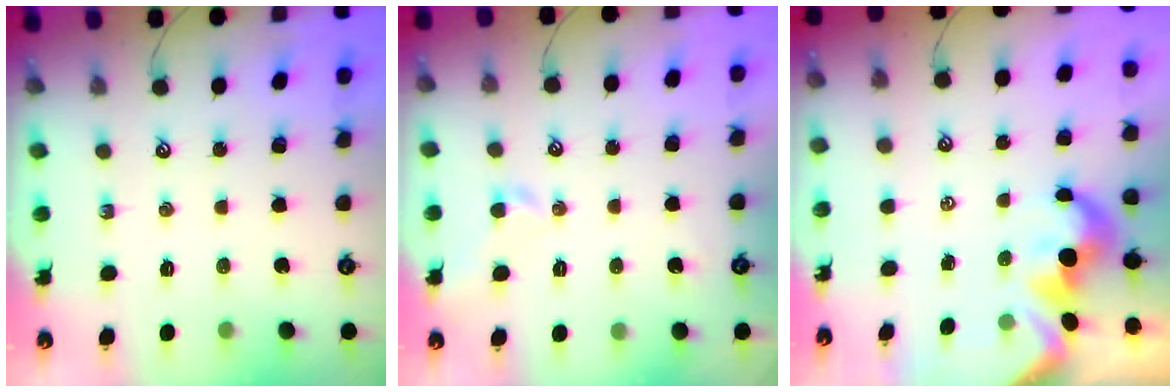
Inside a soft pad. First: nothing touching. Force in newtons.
{"total": 1.4, "press": 1.3, "slide": 0.6}
{"total": 1.6, "press": 1.3, "slide": 1.0}